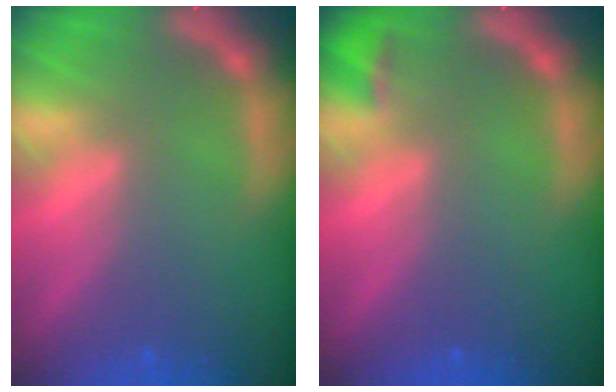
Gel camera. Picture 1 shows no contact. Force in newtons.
{"total": 1.4}